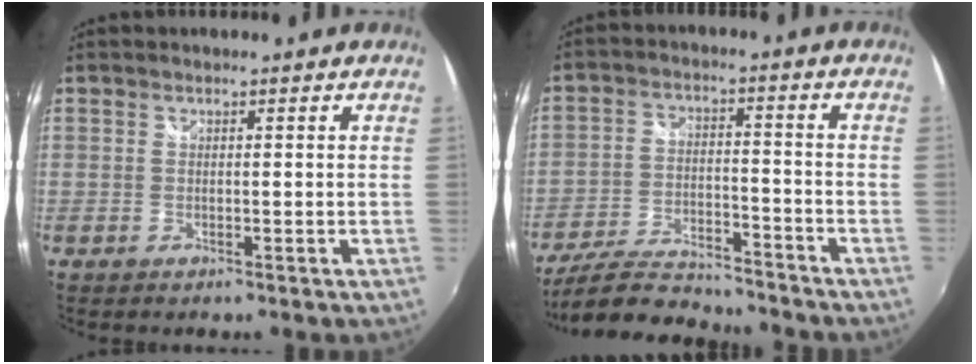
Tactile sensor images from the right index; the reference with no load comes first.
{"total": 15.0, "force": [-13.4, 3.7, 5.8], "torque": [-0.135, -0.013, -0.218]}